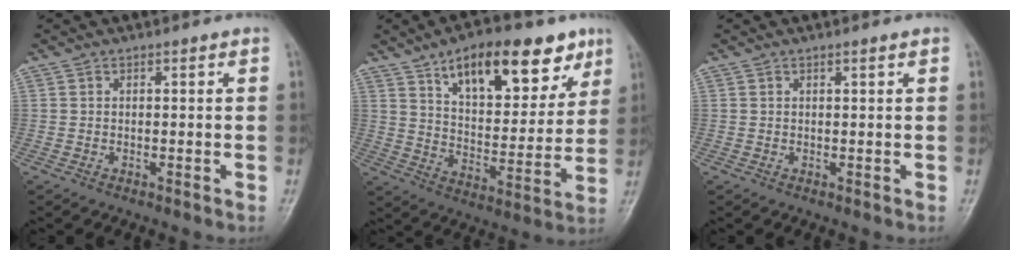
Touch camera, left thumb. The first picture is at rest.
{"total": 20.1, "force": [11.4, 9.2, 13.7], "torque": [-0.155, -0.040, 0.180]}
{"total": 0.7, "force": [0.4, 0.0, 0.5], "torque": [-0.010, -0.001, 0.007]}